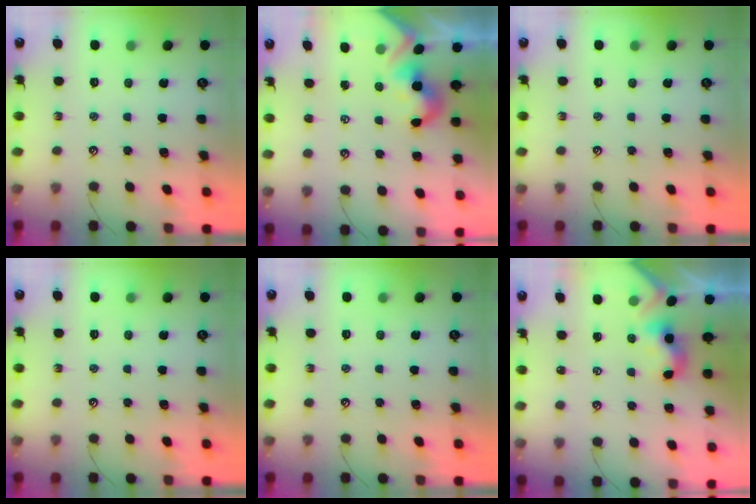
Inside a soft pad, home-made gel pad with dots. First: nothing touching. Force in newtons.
{"total": 2.1, "press": 2.0, "slide": 0.5}
{"total": 0.0}
{"total": 0.0}
{"total": 0.0}
{"total": 2.4, "press": 2.4, "slide": 0.2}